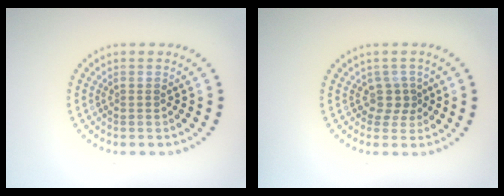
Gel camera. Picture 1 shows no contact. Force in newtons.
{"total": 1.8, "press": 1.1, "slide": 1.4}